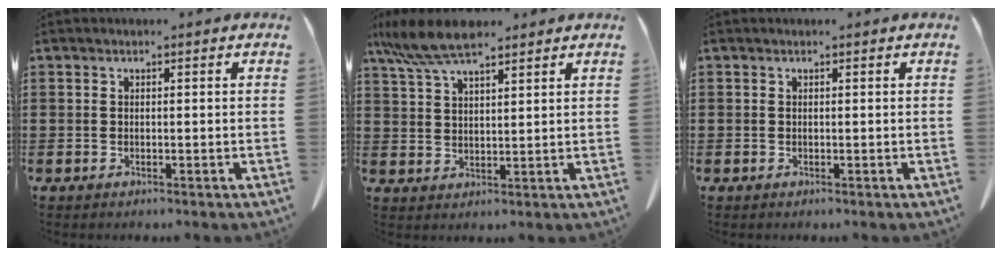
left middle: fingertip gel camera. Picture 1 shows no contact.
{"total": 7.8, "force": [6.0, 1.9, 4.5], "torque": [-0.104, -0.009, 0.112]}
{"total": 0.0}